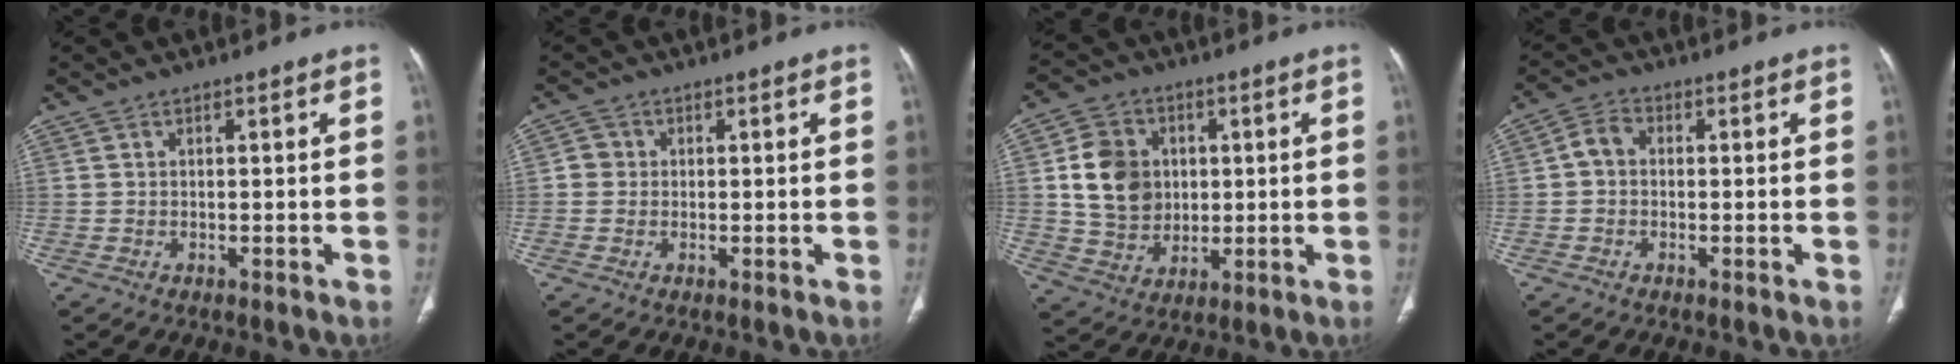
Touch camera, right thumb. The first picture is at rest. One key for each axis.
{"total": 2.3, "fx": 0.0, "fy": 2.2, "fz": 0.6, "tx": 0.005, "ty": 0.006, "tz": -0.004}
{"total": 12.4, "fx": 1.7, "fy": 10.4, "fz": 6.4, "tx": -0.082, "ty": -0.002, "tz": 0.038}
{"total": 3.6, "fx": -0.1, "fy": 2.8, "fz": 2.2, "tx": -0.034, "ty": 0.010, "tz": -0.013}